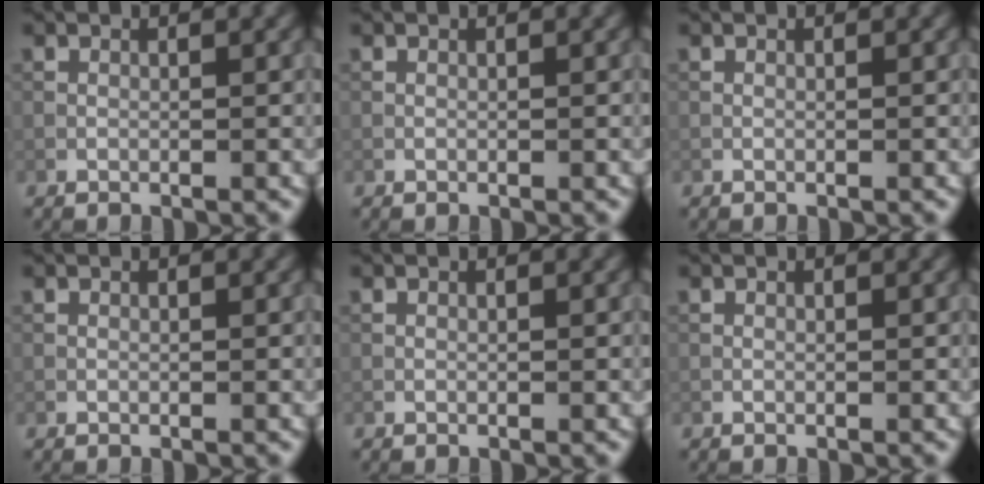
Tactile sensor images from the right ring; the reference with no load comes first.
{"total": 0.0}
{"total": 0.0}
{"total": 0.0}
{"total": 0.0}
{"total": 0.0}